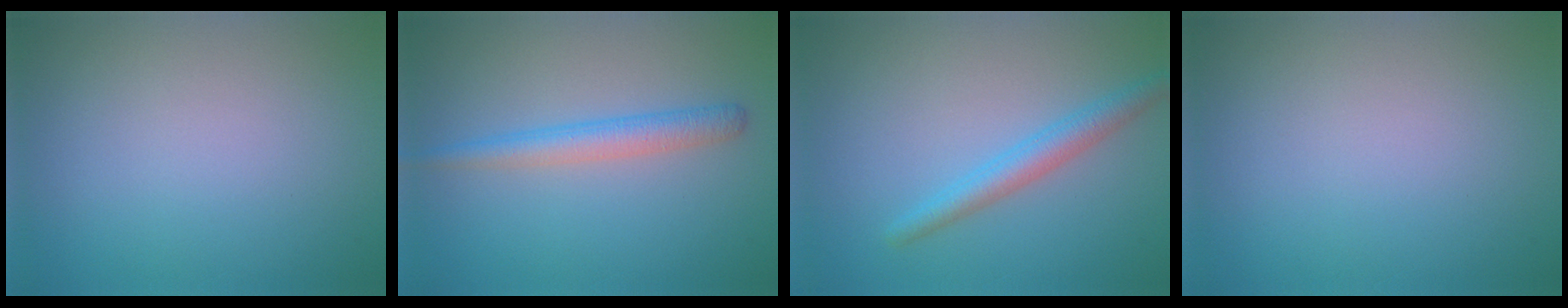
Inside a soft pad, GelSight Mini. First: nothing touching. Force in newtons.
{"total": 2.7, "press": 2.7, "slide": 0.1}
{"total": 2.7, "press": 2.7, "slide": 0.1}
{"total": 0.0}